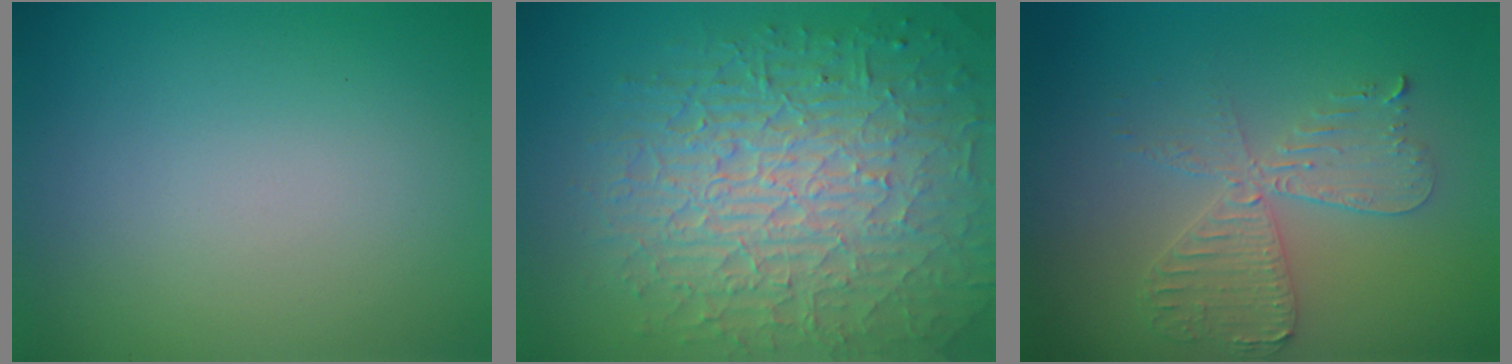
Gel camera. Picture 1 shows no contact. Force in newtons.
{"total": 10.3, "press": 6.6, "slide": 8.0}
{"total": 4.0, "press": 3.6, "slide": 1.8}